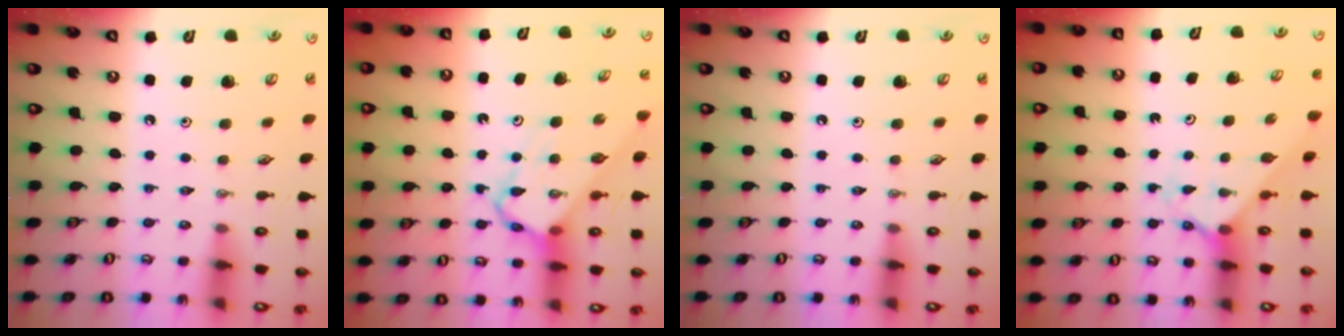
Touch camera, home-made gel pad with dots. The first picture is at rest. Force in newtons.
{"total": 5.1, "press": 5.1, "slide": 0.3}
{"total": 0.0}
{"total": 2.5, "press": 2.5, "slide": 0.2}